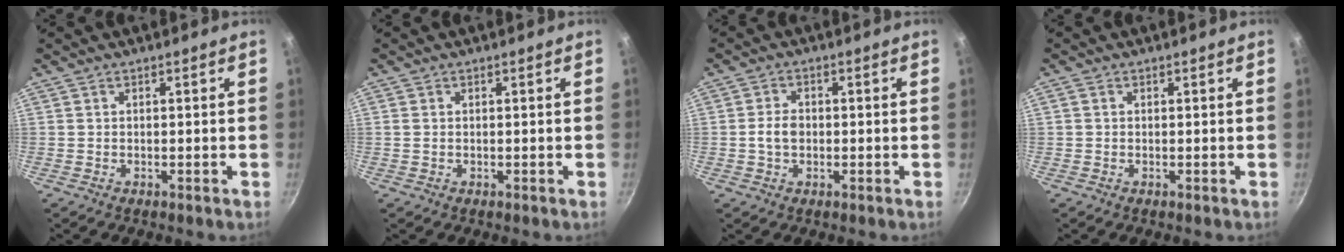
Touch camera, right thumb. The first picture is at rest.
{"total": 0.7, "force": [0.1, 0.5, 0.4], "torque": [-0.009, 0.002, 0.002]}
{"total": 3.6, "force": [-0.4, 2.5, 2.5], "torque": [-0.039, 0.012, -0.010]}
{"total": 0.6, "force": [0.1, 0.5, 0.3], "torque": [-0.004, 0.003, 0.000]}